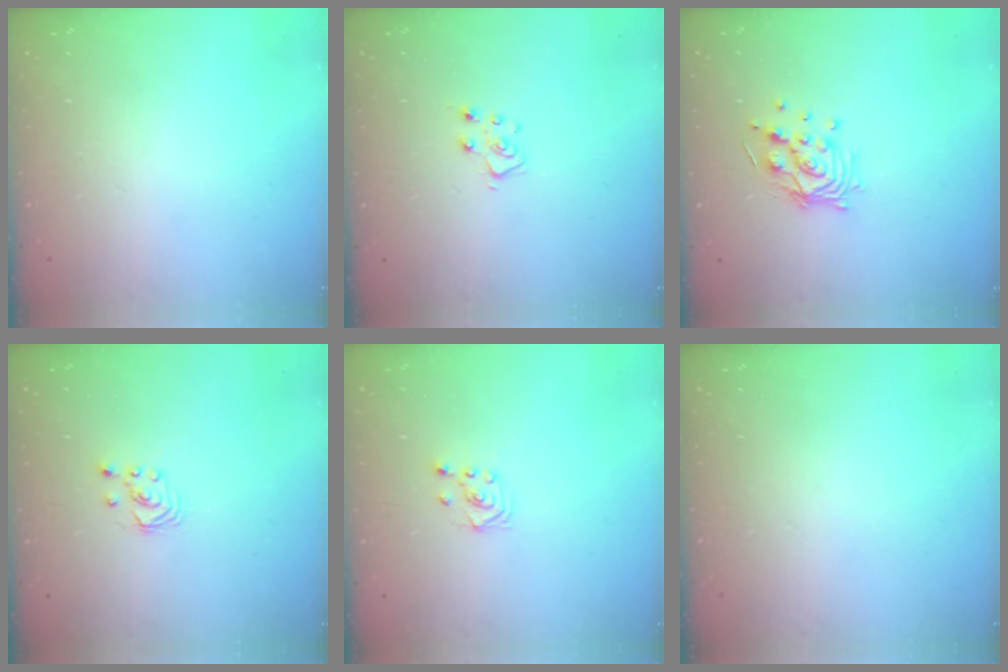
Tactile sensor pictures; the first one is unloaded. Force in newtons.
{"total": 5.7, "press": 5.7, "slide": 0.5}
{"total": 11.5, "press": 11.4, "slide": 1.0}
{"total": 1.8, "press": 1.8, "slide": 0.2}
{"total": 2.3, "press": 2.2, "slide": 0.6}
{"total": 0.0}